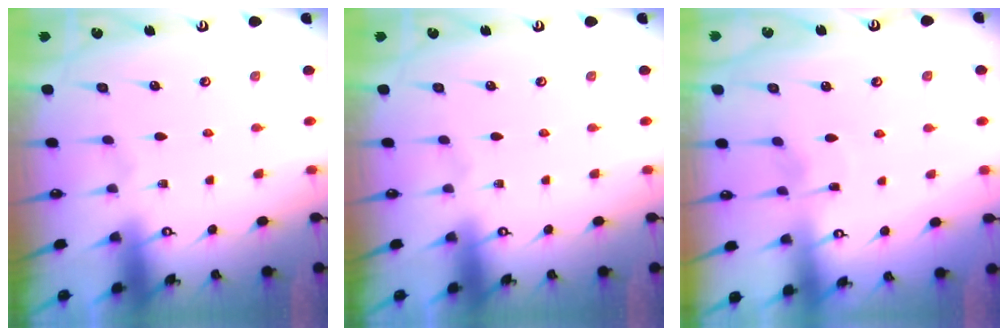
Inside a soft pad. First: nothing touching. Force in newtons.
{"total": 0.0}
{"total": 1.8, "press": 1.7, "slide": 0.3}